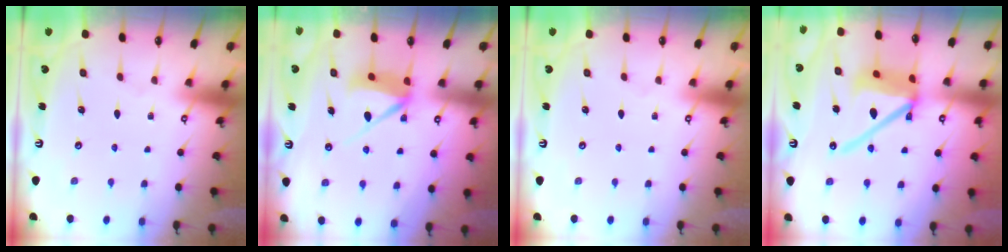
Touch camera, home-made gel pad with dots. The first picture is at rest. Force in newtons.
{"total": 8.4, "press": 8.3, "slide": 0.9}
{"total": 0.0}
{"total": 15.3, "press": 15.1, "slide": 2.0}